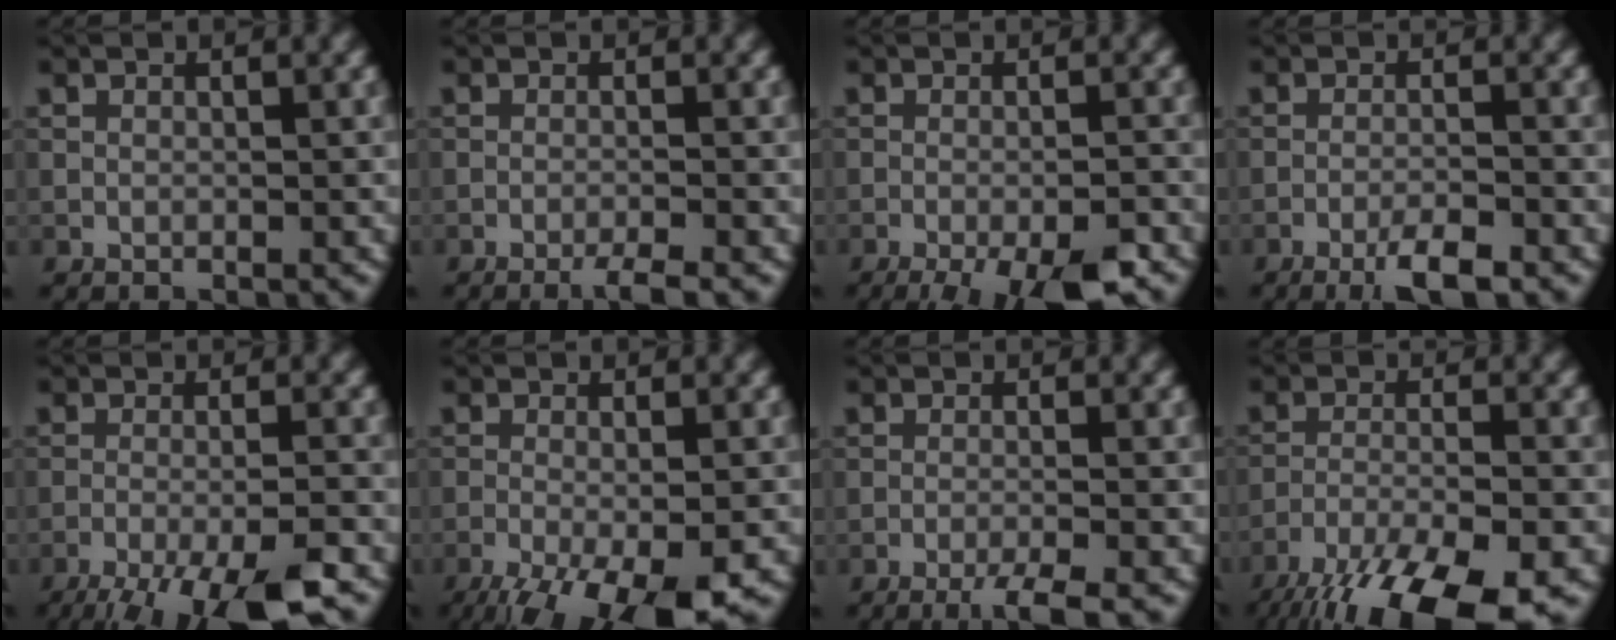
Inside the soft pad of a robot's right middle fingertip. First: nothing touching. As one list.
[{"total": 2.4, "force": [-1.6, 0.2, 1.8], "torque": [-0.024, 0.001, -0.035]}, {"total": 8.6, "force": [-5.7, 2.1, 6.0], "torque": [-0.092, -0.023, -0.081]}, {"total": 3.6, "force": [-2.4, 0.5, 2.6], "torque": [-0.048, 0.001, -0.048]}, {"total": 9.4, "force": [-6.8, 1.9, 6.3], "torque": [-0.098, -0.025, -0.106]}, {"total": 9.6, "force": [-5.7, 2.8, 7.2], "torque": [-0.129, -0.030, -0.088]}, {"total": 3.3, "force": [-2.1, 0.4, 2.5], "torque": [-0.037, 0.002, -0.046]}, {"total": 12.6, "force": [-9.2, 3.3, 8.0], "torque": [-0.150, -0.041, -0.147]}]